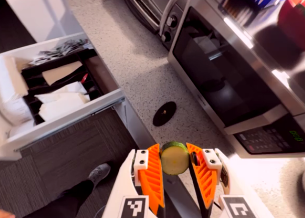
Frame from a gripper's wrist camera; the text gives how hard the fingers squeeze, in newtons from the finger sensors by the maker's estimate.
{"total": 8.5, "left": 8.5, "right": 8.5}